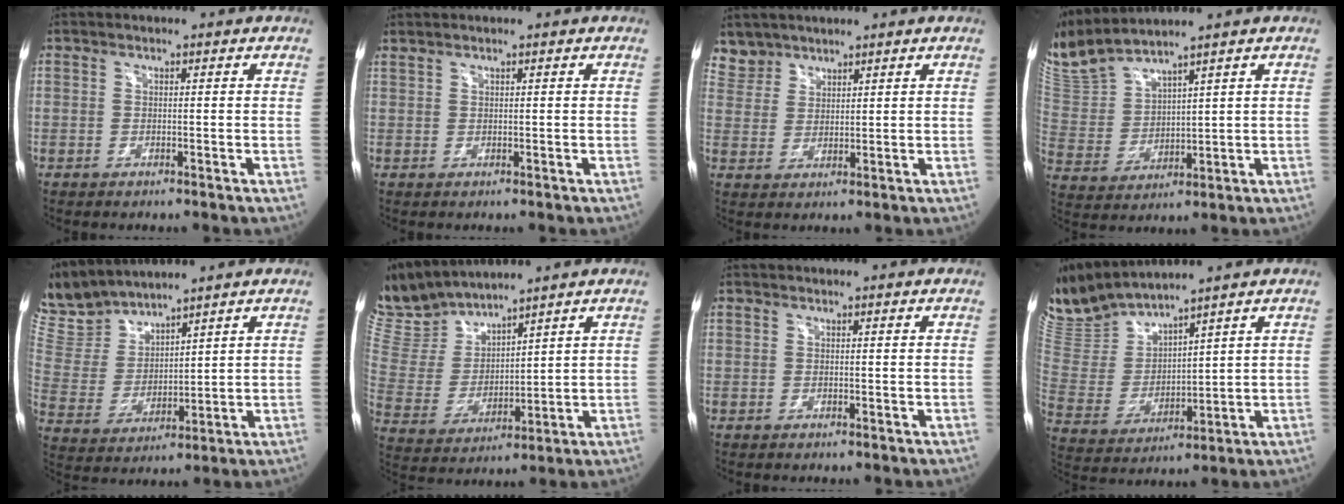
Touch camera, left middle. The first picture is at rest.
{"total": 0.6, "force": [0.6, -0.1, 0.0], "torque": [-0.010, 0.006, 0.019]}
{"total": 4.3, "force": [3.6, 2.1, -0.5], "torque": [0.017, 0.004, 0.075]}
{"total": 10.3, "force": [9.6, 0.1, 3.8], "torque": [-0.096, 0.004, 0.210]}
{"total": 10.0, "force": [9.7, 1.7, 1.8], "torque": [-0.063, 0.012, 0.217]}
{"total": 11.4, "force": [10.9, 1.9, 2.7], "torque": [-0.076, 0.009, 0.236]}
{"total": 0.0}
{"total": 11.0, "force": [10.6, 0.7, 2.9], "torque": [-0.081, -0.001, 0.232]}